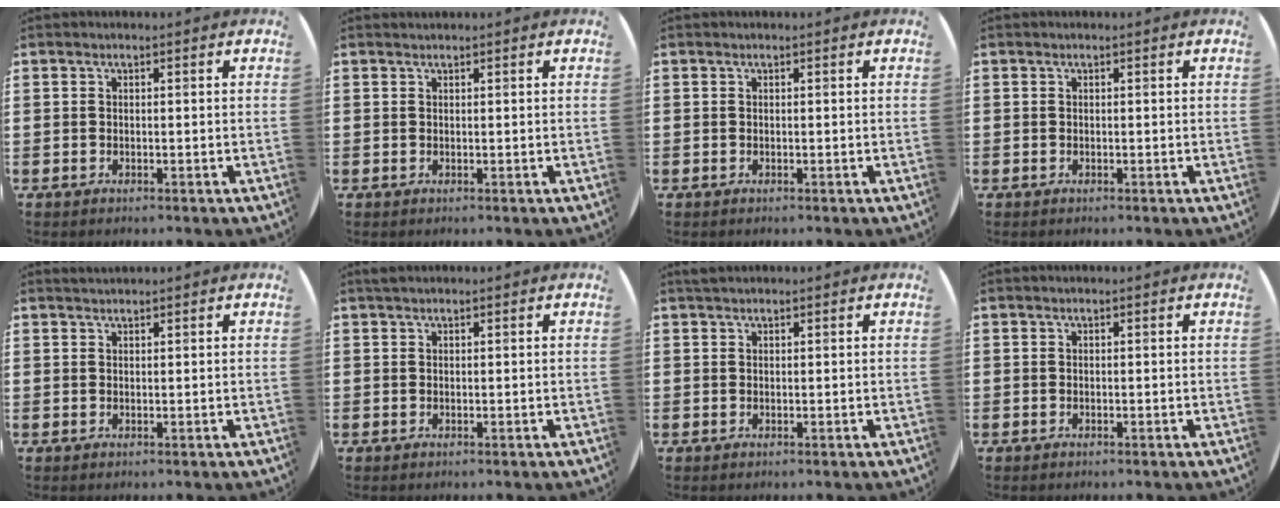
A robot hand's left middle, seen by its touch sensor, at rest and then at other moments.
{"total": 0.0}
{"total": 0.0}
{"total": 0.0}
{"total": 0.7, "force": [0.7, -0.1, 0.0], "torque": [-0.001, 0.000, 0.015]}
{"total": 0.5, "force": [0.5, 0.2, 0.1], "torque": [-0.003, 0.002, 0.010]}
{"total": 0.7, "force": [0.7, 0.2, 0.1], "torque": [0.004, -0.001, 0.012]}
{"total": 0.0}